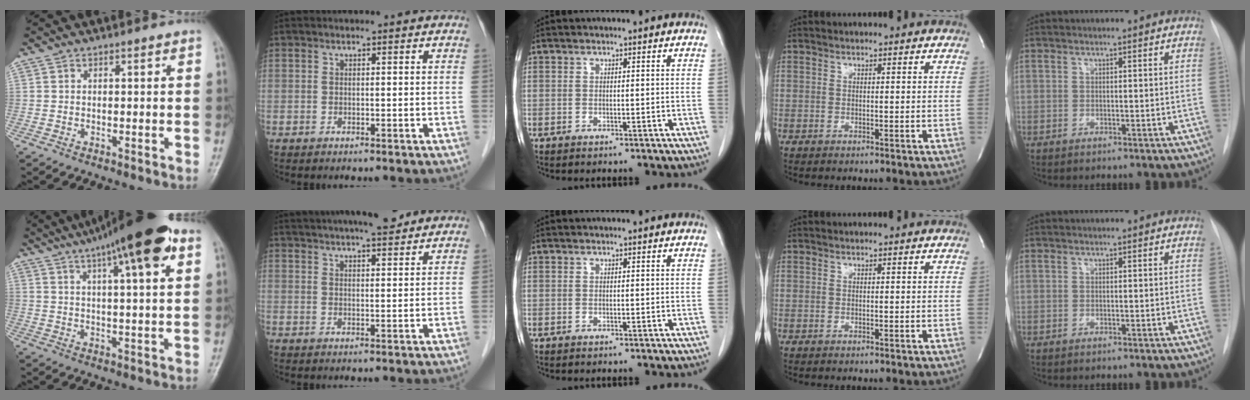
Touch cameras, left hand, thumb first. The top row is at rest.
{"thumb": {"total": 17.4, "force": [9.3, 3.6, 14.3], "torque": [-0.211, 0.001, 0.138]}, "index": {"total": 12.1, "force": [10.5, 1.6, 5.9], "torque": [-0.094, 0.023, 0.151]}}